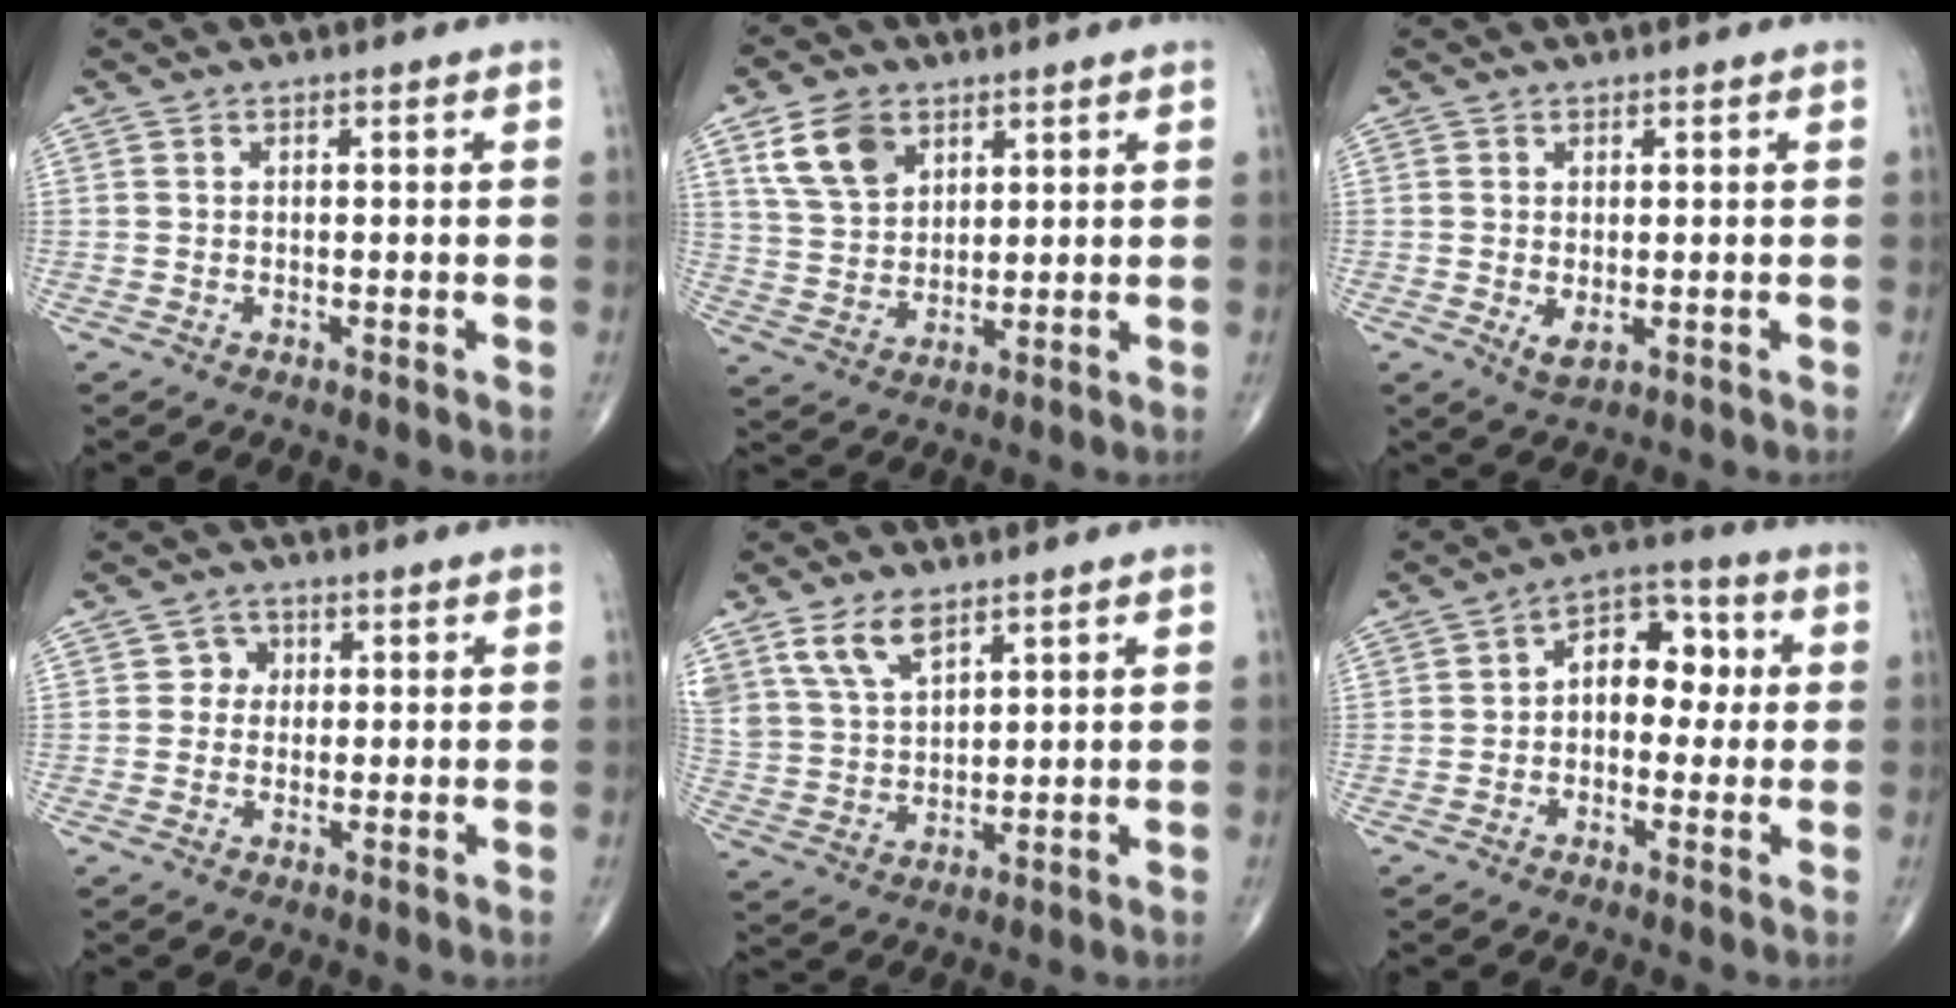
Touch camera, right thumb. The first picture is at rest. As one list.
[{"total": 9.4, "force": [4.9, 6.2, 5.1], "torque": [-0.079, -0.019, 0.100]}, {"total": 2.1, "force": [-0.1, 1.1, 1.8], "torque": [-0.030, -0.007, 0.004]}, {"total": 2.7, "force": [0.4, 2.6, 0.7], "torque": [0.010, 0.006, -0.001]}, {"total": 8.1, "force": [5.3, 4.1, 4.7], "torque": [-0.083, -0.019, 0.112]}, {"total": 9.6, "force": [0.6, 6.4, 7.1], "torque": [-0.066, 0.034, -0.002]}]